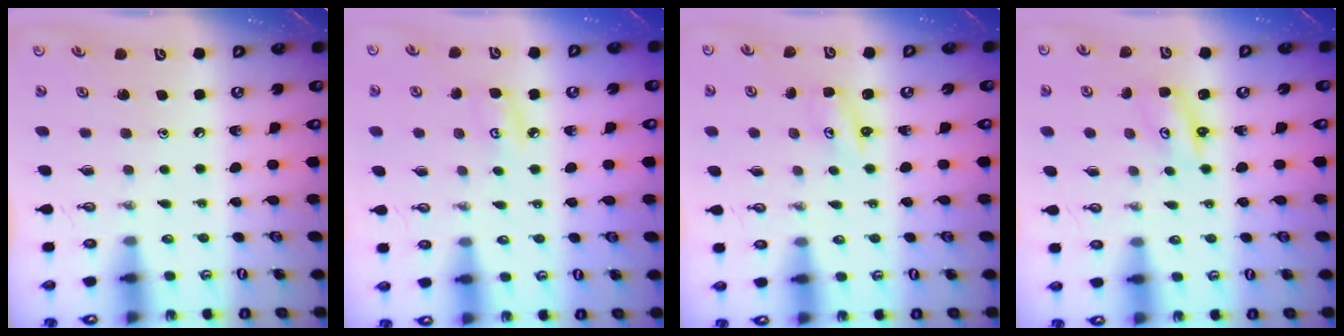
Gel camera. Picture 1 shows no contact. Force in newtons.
{"total": 5.3, "press": 5.3, "slide": 0.6}
{"total": 1.9, "press": 1.9, "slide": 0.3}
{"total": 2.6, "press": 2.6, "slide": 0.2}